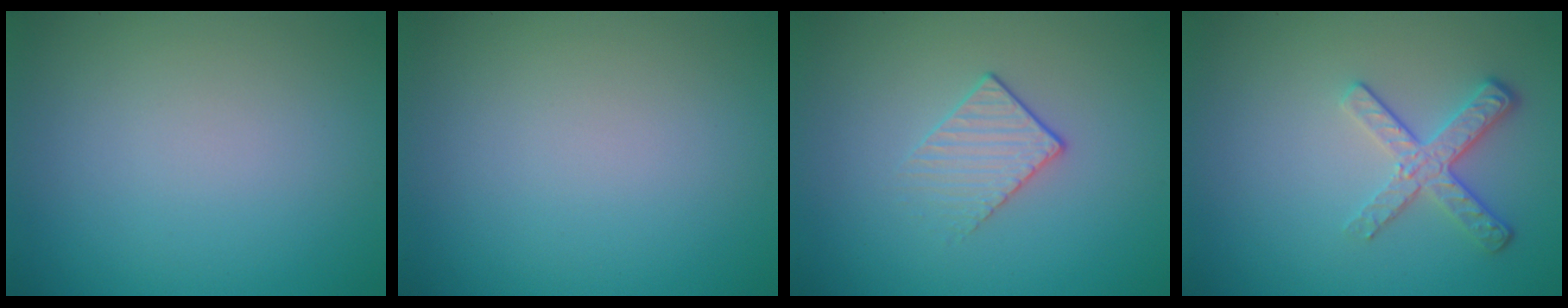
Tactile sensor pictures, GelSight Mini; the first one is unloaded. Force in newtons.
{"total": 0.0}
{"total": 1.6, "press": 1.1, "slide": 1.1}
{"total": 3.0, "press": 2.3, "slide": 1.9}